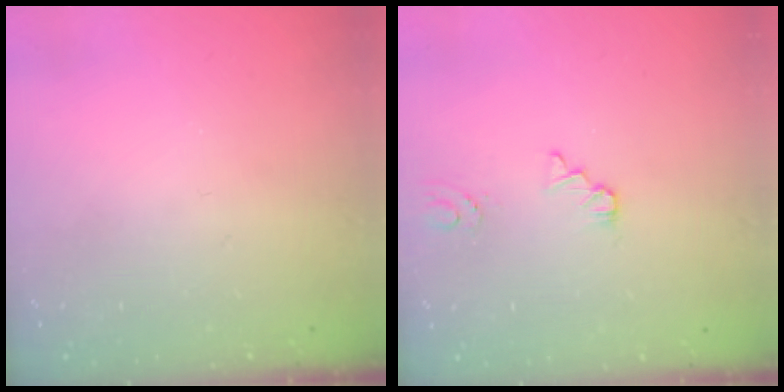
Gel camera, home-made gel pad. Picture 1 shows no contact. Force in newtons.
{"total": 1.6, "press": 1.6, "slide": 0.2}